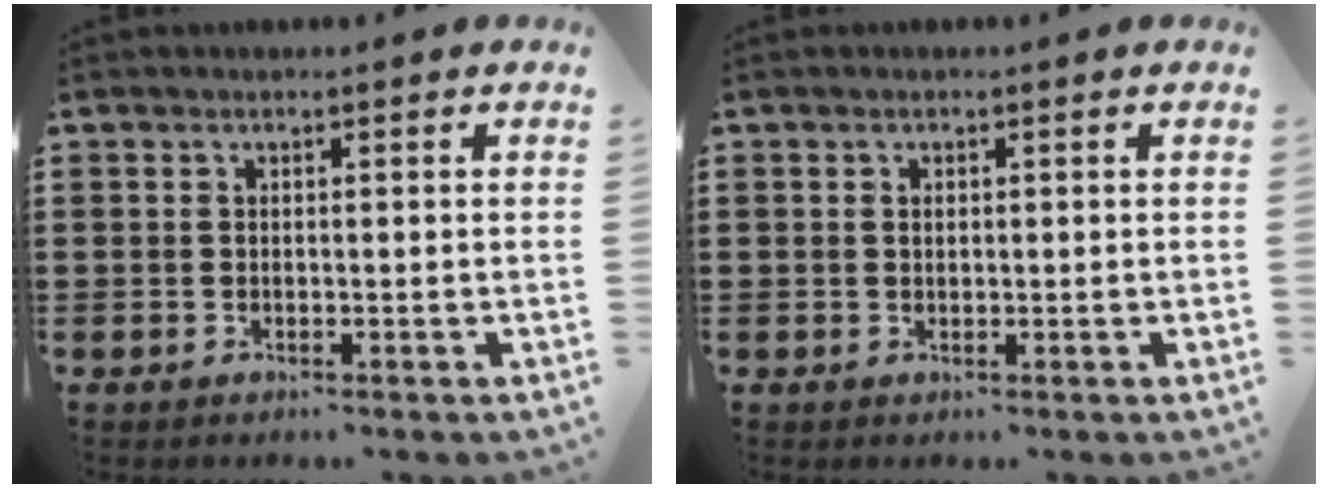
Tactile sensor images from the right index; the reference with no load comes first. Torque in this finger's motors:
{"motor_torque": [-0.51, 1.00, -0.07, -0.01]}